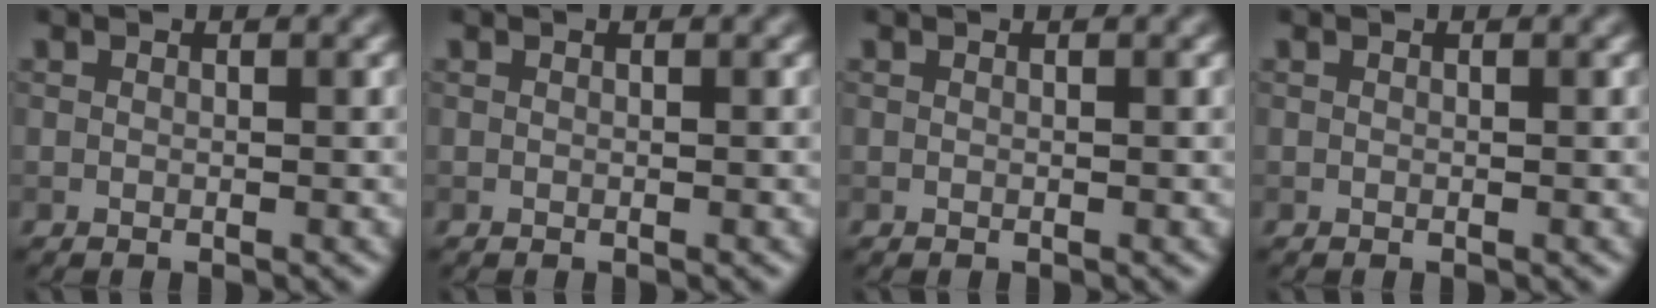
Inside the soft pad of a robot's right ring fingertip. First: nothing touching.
{"total": 0.0}
{"total": 0.0}
{"total": 0.0}